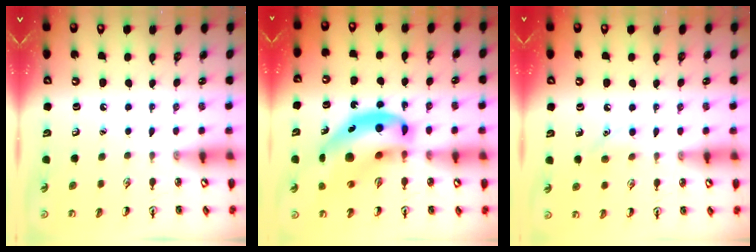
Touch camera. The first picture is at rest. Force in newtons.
{"total": 18.0, "press": 17.2, "slide": 5.0}
{"total": 6.4, "press": 6.1, "slide": 2.0}